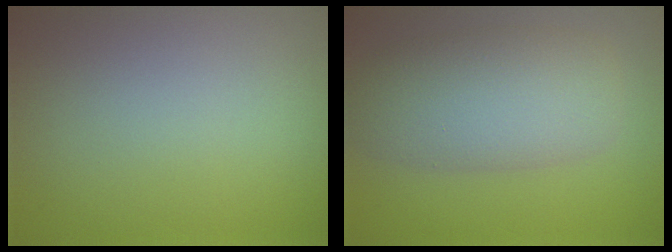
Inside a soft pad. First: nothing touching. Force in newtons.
{"total": 6.5, "press": 6.5, "slide": 0.3}